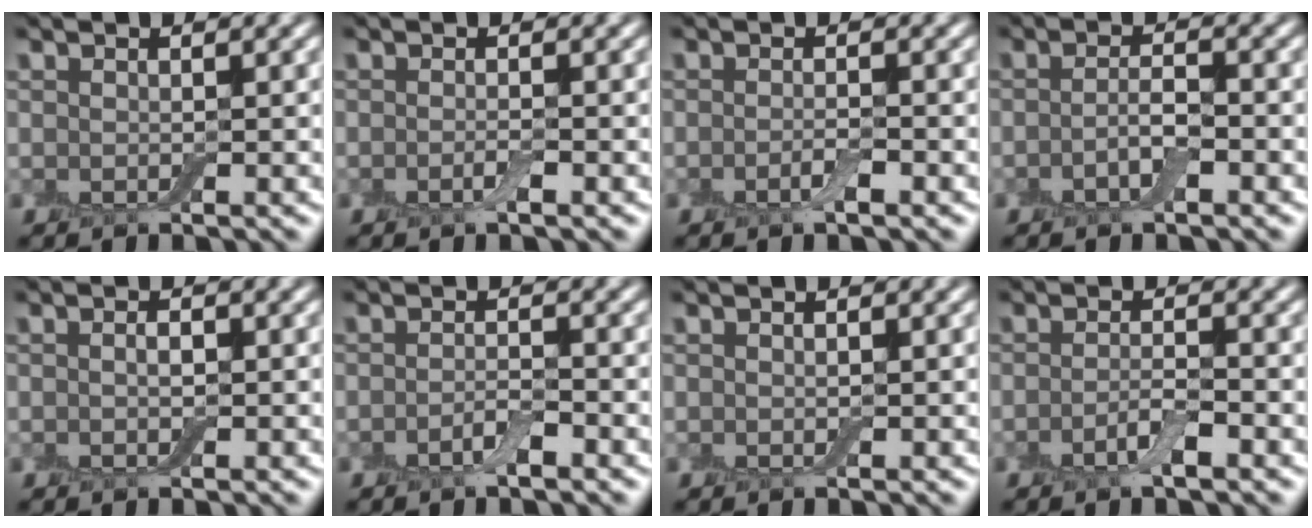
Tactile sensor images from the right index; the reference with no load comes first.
{"total": 1.1, "force": [-0.5, 0.1, 0.9], "torque": [-0.018, -0.005, -0.010]}
{"total": 1.4, "force": [-0.7, 0.3, 1.2], "torque": [-0.023, -0.004, -0.015]}
{"total": 2.1, "force": [-0.9, 0.5, 1.8], "torque": [-0.034, 0.004, -0.021]}
{"total": 0.8, "force": [0.0, 0.4, 0.7], "torque": [-0.016, 0.000, -0.002]}
{"total": 1.7, "force": [-0.9, 0.4, 1.3], "torque": [-0.027, 0.000, -0.021]}
{"total": 0.0}
{"total": 2.1, "force": [-1.1, 0.4, 1.8], "torque": [-0.033, 0.003, -0.025]}